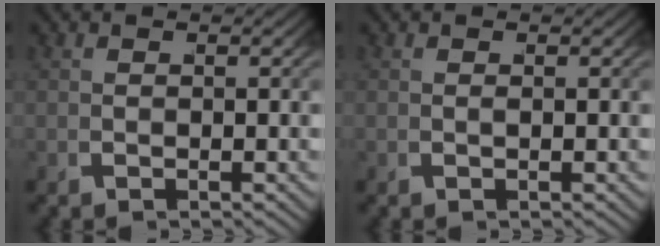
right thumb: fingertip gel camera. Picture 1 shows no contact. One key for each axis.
{"total": 0.0}